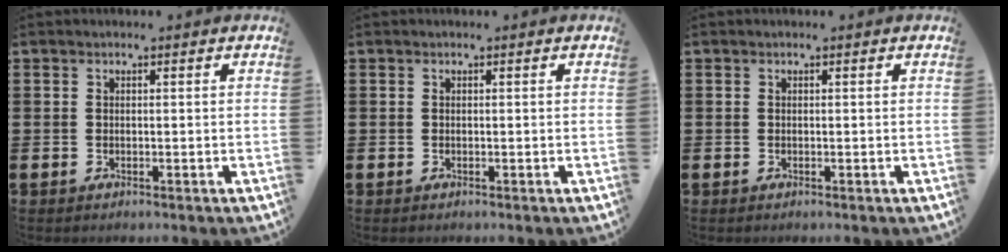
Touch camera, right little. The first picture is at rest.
{"total": 0.0}
{"total": 0.0}